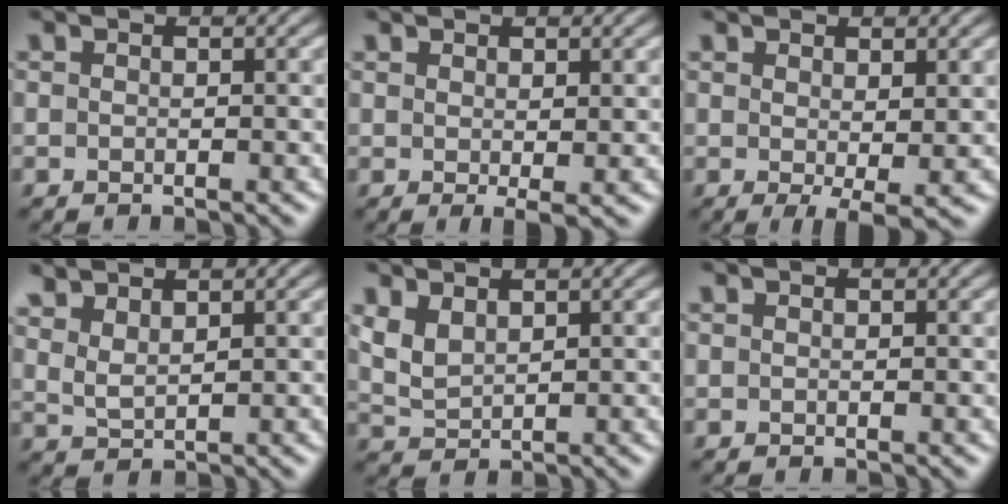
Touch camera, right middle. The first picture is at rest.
{"total": 1.5, "force": [0.6, 0.2, 1.3], "torque": [-0.022, -0.010, 0.014]}
{"total": 2.6, "force": [0.6, 0.6, 2.5], "torque": [-0.039, -0.011, 0.015]}
{"total": 2.5, "force": [2.2, 0.7, 1.0], "torque": [-0.025, -0.001, 0.053]}
{"total": 2.3, "force": [1.3, 1.2, 1.4], "torque": [-0.039, -0.002, 0.032]}
{"total": 0.0}